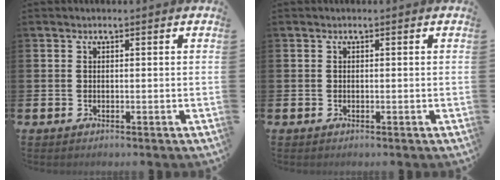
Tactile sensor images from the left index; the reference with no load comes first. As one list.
[{"total": 0.0}]